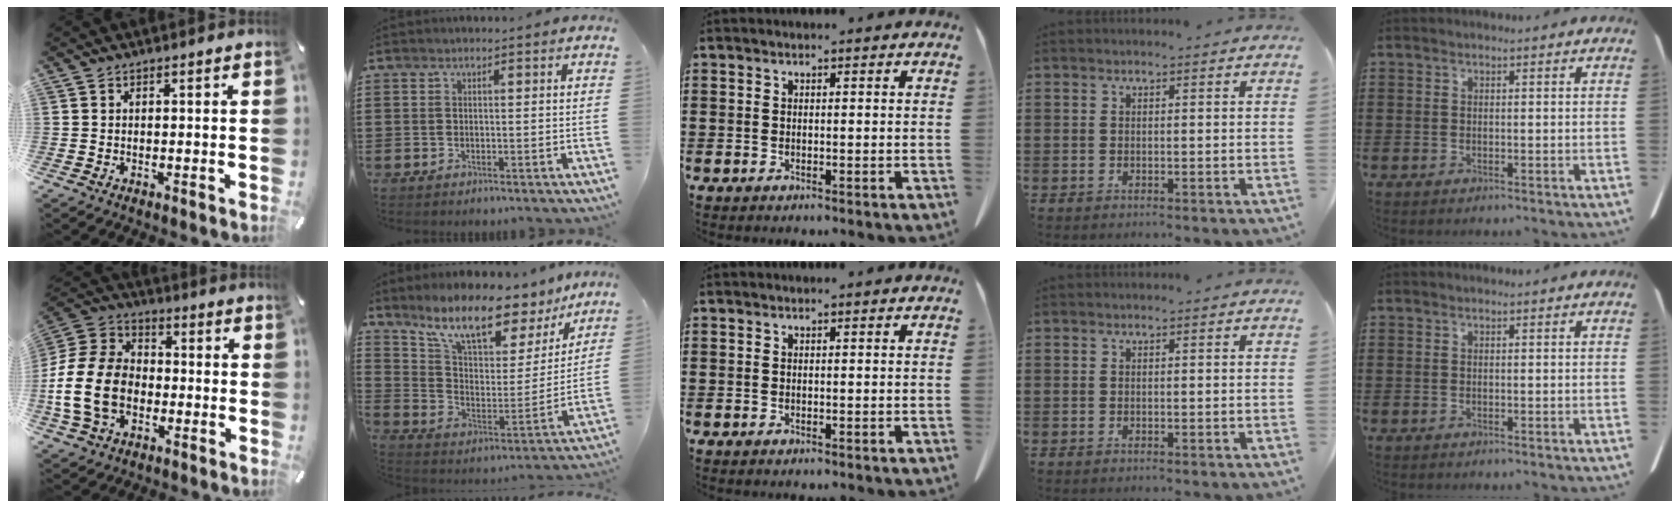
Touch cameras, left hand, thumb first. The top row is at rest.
{"thumb": {"total": 16.1, "force": [-4.1, 12.0, 9.9], "torque": [-0.224, 0.030, -0.079]}, "index": {"total": 10.8, "force": [9.1, 2.6, 5.2], "torque": [-0.119, -0.065, 0.154]}}